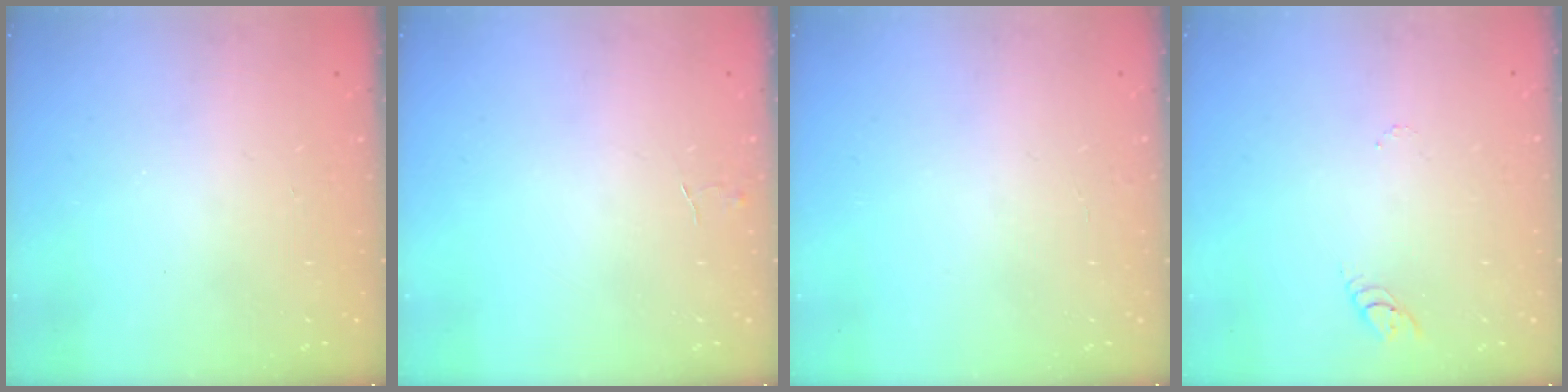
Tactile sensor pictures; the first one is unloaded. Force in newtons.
{"total": 4.0, "press": 4.0, "slide": 0.3}
{"total": 1.8, "press": 1.8, "slide": 0.1}
{"total": 2.8, "press": 2.8, "slide": 0.2}